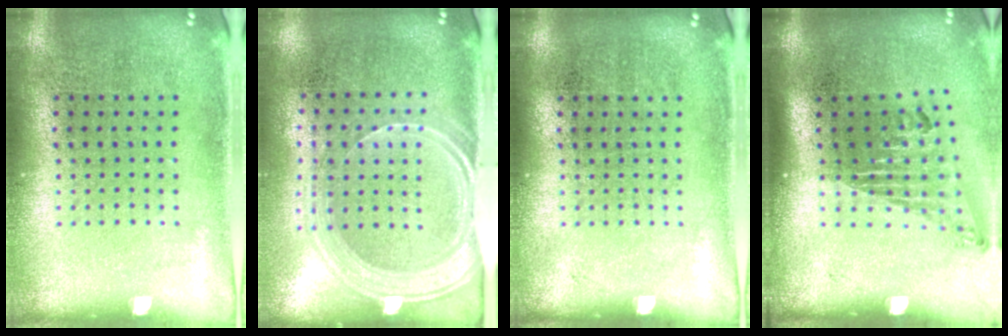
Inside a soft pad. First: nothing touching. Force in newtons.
{"total": 1.9, "press": 1.6, "slide": 1.0}
{"total": 0.0}
{"total": 1.7, "press": 1.1, "slide": 1.3}